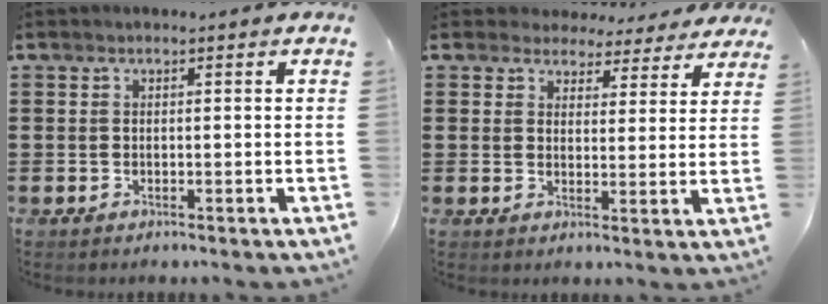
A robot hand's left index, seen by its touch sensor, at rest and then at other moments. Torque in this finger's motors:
{"motor_torque": [2.15, -0.01, 0.10, -0.02]}